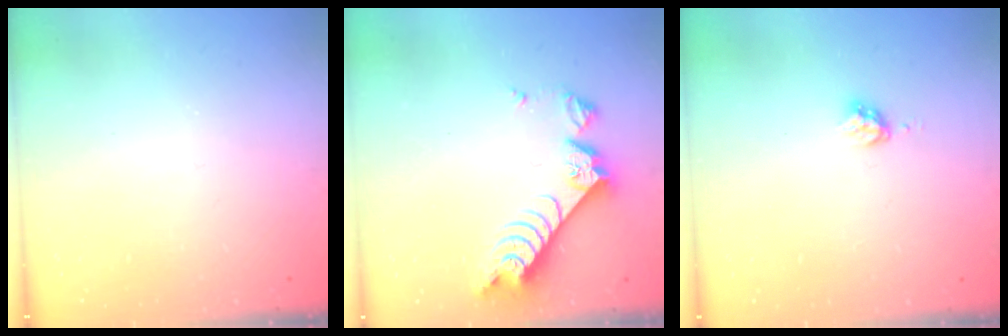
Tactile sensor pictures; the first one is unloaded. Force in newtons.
{"total": 8.4, "press": 8.4, "slide": 1.0}
{"total": 3.5, "press": 3.5, "slide": 0.3}